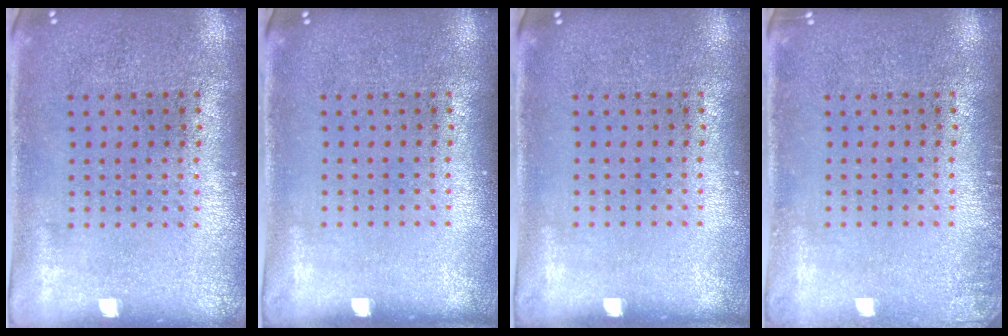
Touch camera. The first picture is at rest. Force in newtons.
{"total": 0.0}
{"total": 0.0}
{"total": 1.0, "press": 1.0, "slide": 0.2}